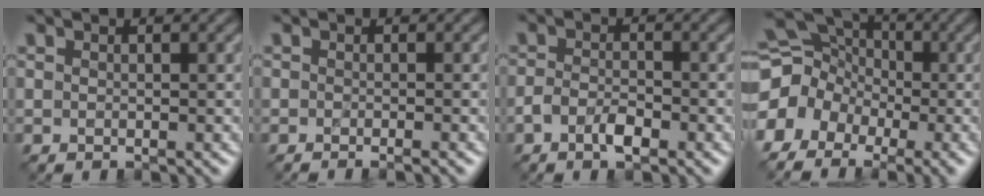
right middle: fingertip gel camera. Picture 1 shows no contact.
{"total": 1.0, "force": [-0.7, 0.1, 0.7], "torque": [-0.009, -0.010, -0.011]}
{"total": 2.5, "force": [-1.5, 1.1, 1.7], "torque": [-0.034, 0.001, -0.032]}
{"total": 11.5, "force": [-2.2, 9.7, 5.7], "torque": [-0.131, 0.022, -0.065]}